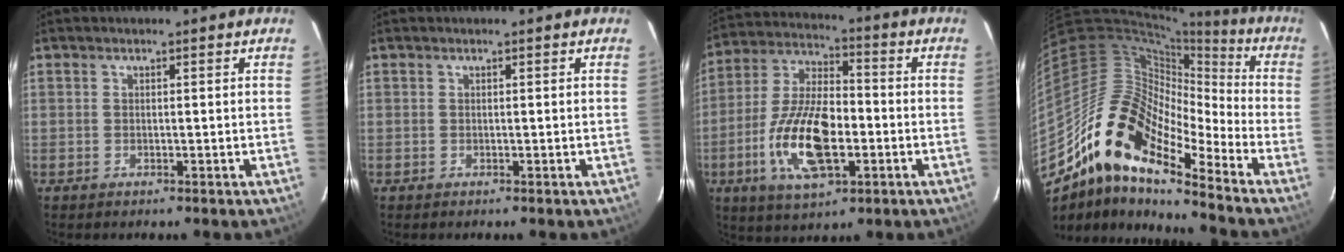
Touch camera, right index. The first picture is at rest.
{"total": 0.0}
{"total": 16.8, "force": [-4.8, 7.3, 14.4], "torque": [-0.300, -0.006, -0.089]}
{"total": 17.9, "force": [-12.5, 5.2, 11.7], "torque": [-0.183, -0.011, -0.252]}